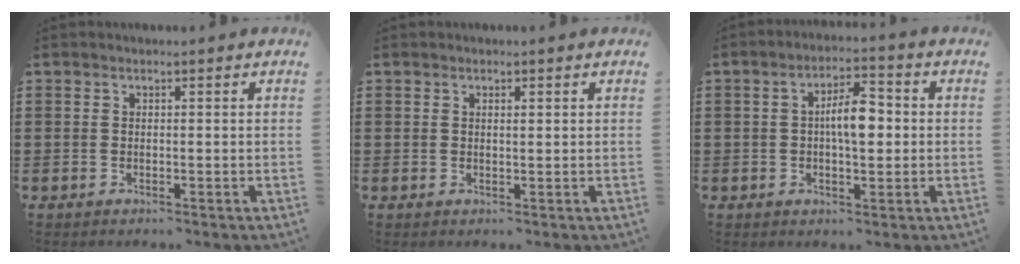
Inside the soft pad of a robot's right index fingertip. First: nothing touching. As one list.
[{"total": 0.7, "force": [0.3, 0.2, 0.7], "torque": [-0.014, 0.001, 0.005]}, {"total": 6.2, "force": [0.2, 2.4, 5.7], "torque": [-0.089, 0.002, -0.003]}]